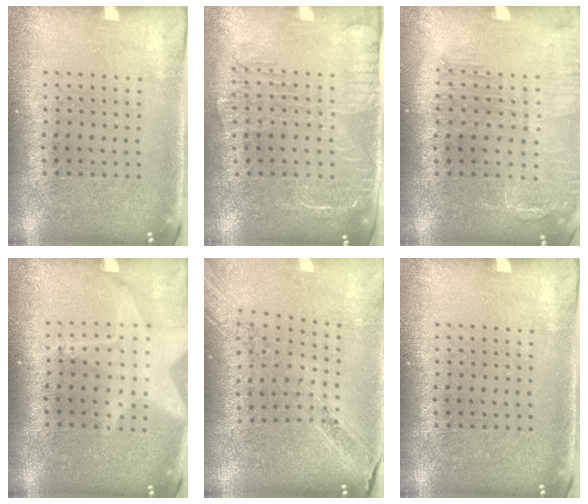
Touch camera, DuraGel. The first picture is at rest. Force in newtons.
{"total": 2.0, "press": 1.6, "slide": 1.1}
{"total": 1.6, "press": 1.6, "slide": 0.4}
{"total": 2.0, "press": 1.5, "slide": 1.3}
{"total": 1.2, "press": 1.2, "slide": 0.1}
{"total": 0.0}